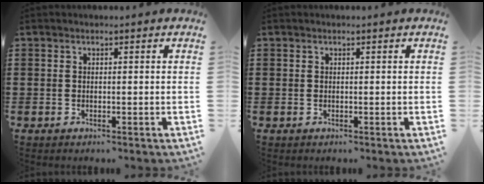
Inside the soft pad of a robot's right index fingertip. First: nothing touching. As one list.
[{"total": 0.0}]